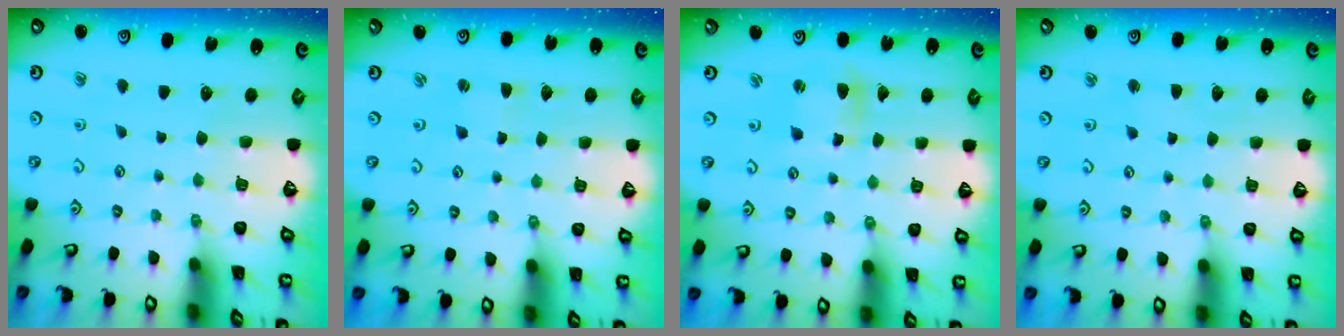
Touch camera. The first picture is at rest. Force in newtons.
{"total": 1.4, "press": 1.4, "slide": 0.3}
{"total": 4.8, "press": 4.7, "slide": 0.6}
{"total": 2.2, "press": 2.2, "slide": 0.3}